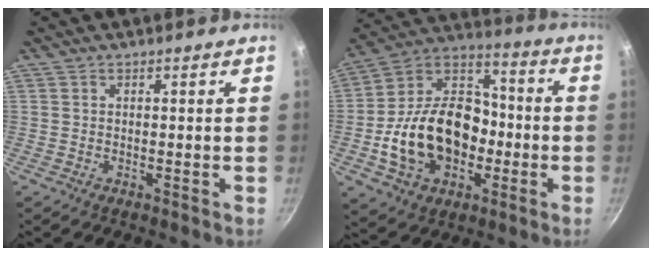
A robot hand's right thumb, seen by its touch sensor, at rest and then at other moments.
{"total": 22.6, "force": [-4.7, 16.4, 14.9], "torque": [-0.236, 0.064, -0.078]}